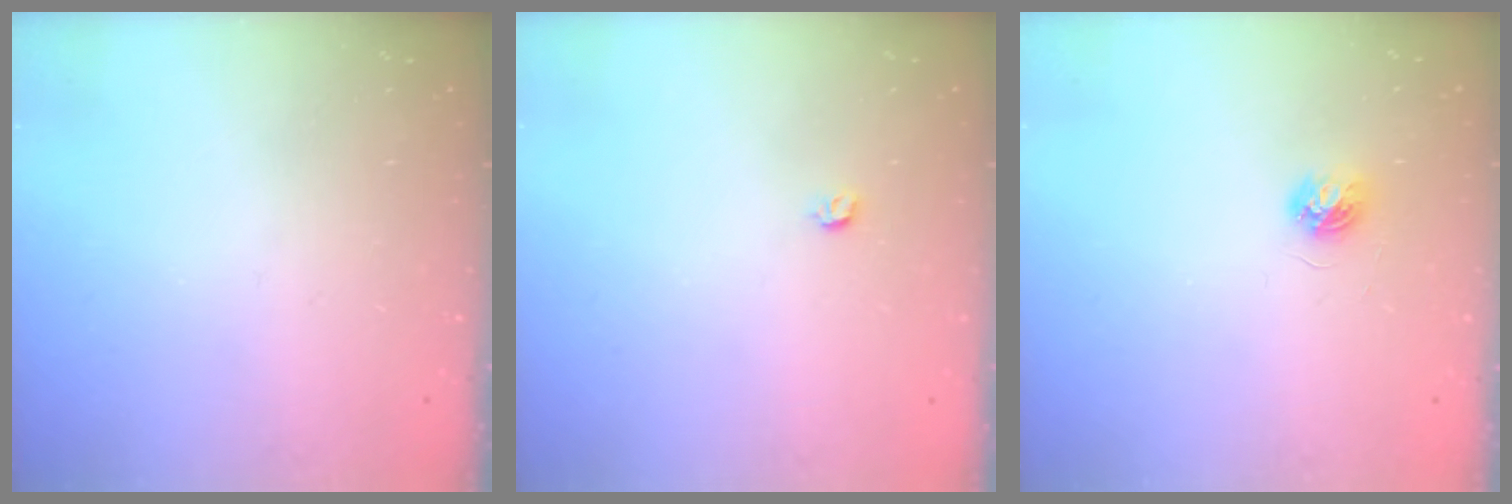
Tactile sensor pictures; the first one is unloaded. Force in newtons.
{"total": 3.2, "press": 3.2, "slide": 0.6}
{"total": 4.6, "press": 4.6, "slide": 0.5}